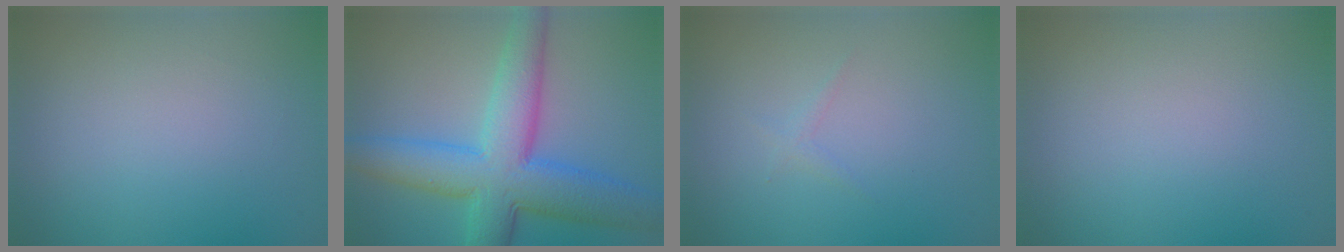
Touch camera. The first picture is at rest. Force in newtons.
{"total": 9.1, "press": 9.1, "slide": 0.1}
{"total": 0.6, "press": 0.6, "slide": 0.0}
{"total": 0.0}